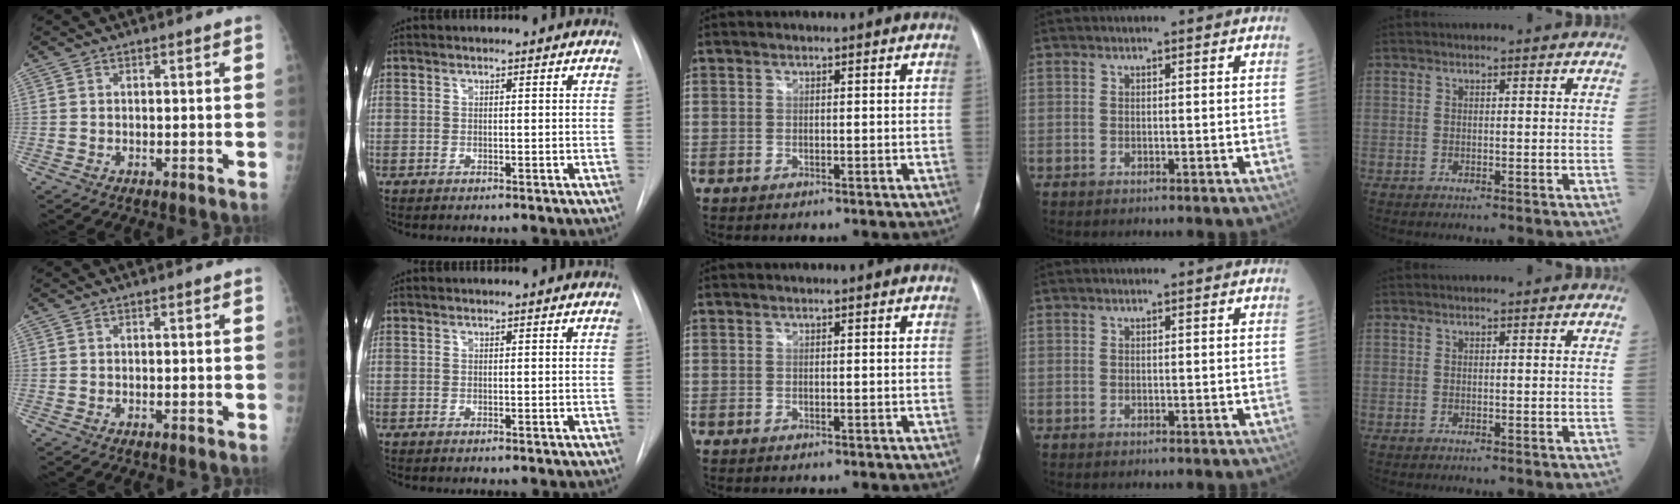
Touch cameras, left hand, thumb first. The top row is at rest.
{}